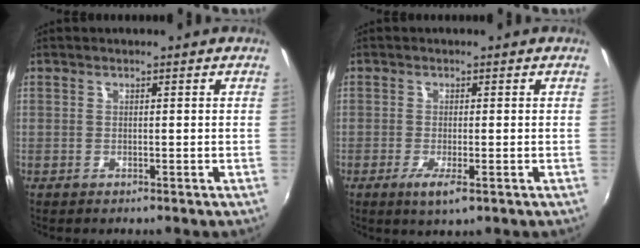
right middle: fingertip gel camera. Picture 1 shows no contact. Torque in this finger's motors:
{"motor_torque": [0.84, -0.53, 0.30, 0.08]}